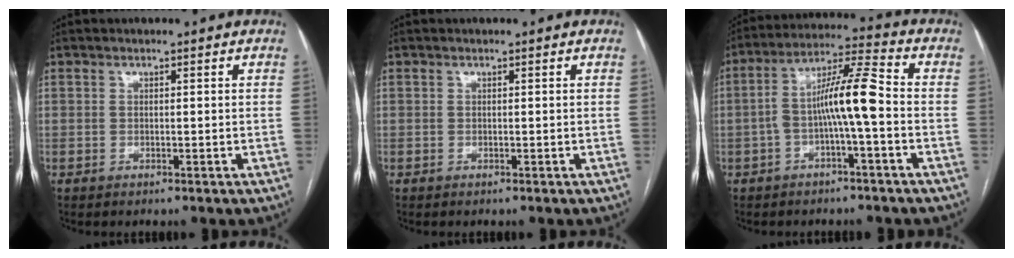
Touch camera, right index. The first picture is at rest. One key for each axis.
{"total": 0.0}
{"total": 9.4, "fx": -1.8, "fy": 0.7, "fz": 9.2, "tx": -0.169, "ty": 0.032, "tz": -0.034}